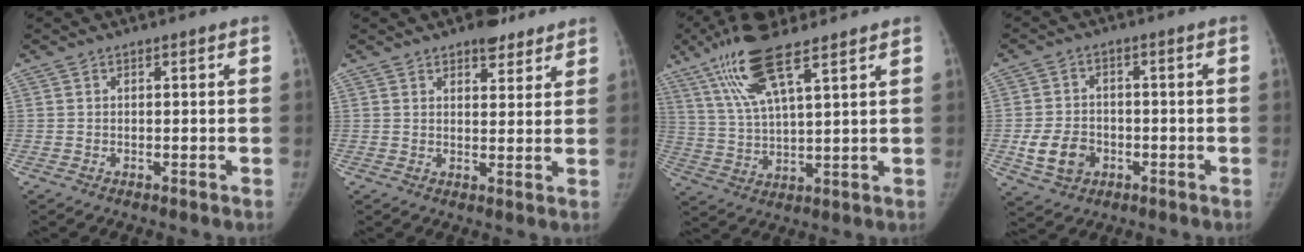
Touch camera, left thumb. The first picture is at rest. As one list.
[{"total": 5.2, "force": [3.9, 2.7, 2.3], "torque": [-0.007, -0.022, 0.056]}, {"total": 13.1, "force": [8.1, 3.2, 9.7], "torque": [-0.197, -0.018, 0.162]}, {"total": 7.6, "force": [-2.3, 6.0, 4.2], "torque": [-0.065, 0.011, -0.034]}]